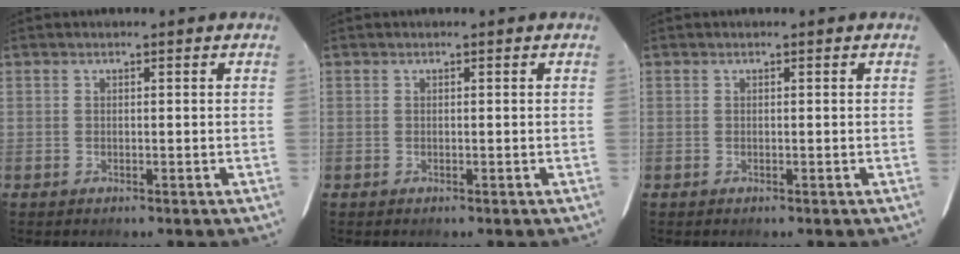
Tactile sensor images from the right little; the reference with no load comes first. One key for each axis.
{"total": 0.0}
{"total": 0.0}